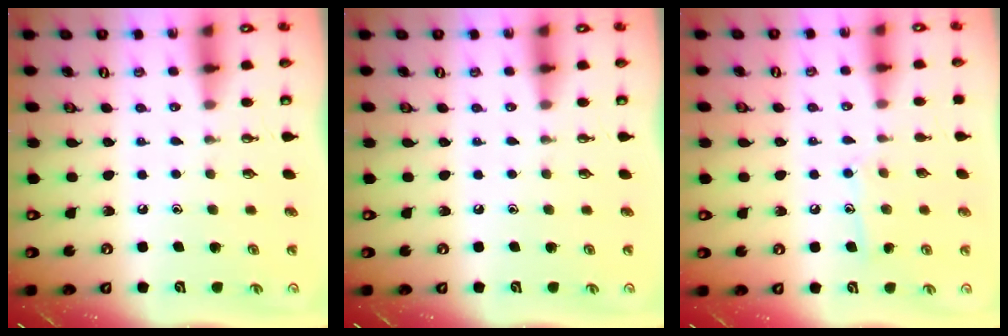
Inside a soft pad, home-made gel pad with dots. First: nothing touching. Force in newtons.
{"total": 0.0}
{"total": 7.8, "press": 7.8, "slide": 0.6}